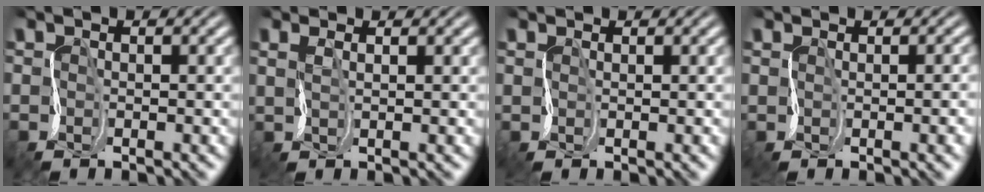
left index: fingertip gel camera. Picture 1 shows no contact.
{"total": 1.7, "force": [1.4, 0.4, 0.8], "torque": [-0.020, 0.014, 0.021]}
{"total": 0.7, "force": [0.5, 0.3, 0.3], "torque": [-0.003, 0.001, 0.012]}
{"total": 4.5, "force": [-0.1, 2.1, 4.0], "torque": [-0.014, 0.012, 0.002]}